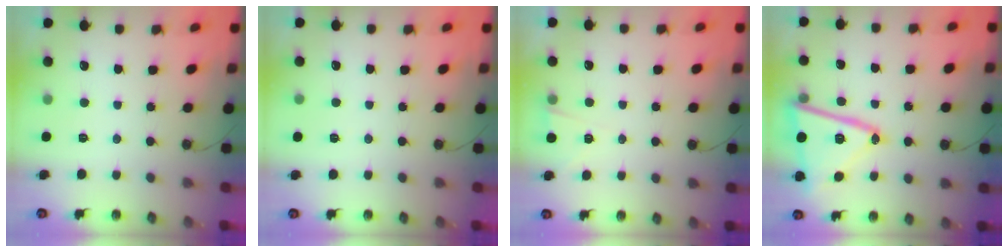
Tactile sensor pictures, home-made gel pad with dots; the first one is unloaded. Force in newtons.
{"total": 2.5, "press": 1.7, "slide": 1.8}
{"total": 2.7, "press": 2.3, "slide": 1.5}
{"total": 19.7, "press": 19.7, "slide": 1.4}